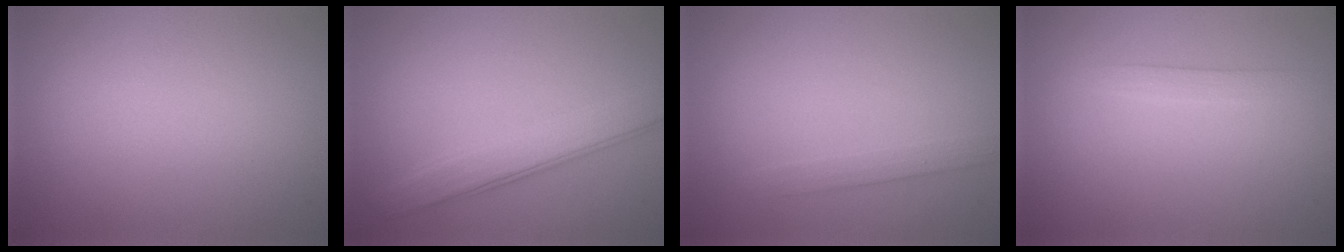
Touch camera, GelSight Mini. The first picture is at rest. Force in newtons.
{"total": 4.1, "press": 4.1, "slide": 0.2}
{"total": 1.3, "press": 1.3, "slide": 0.1}
{"total": 1.3, "press": 1.3, "slide": 0.1}